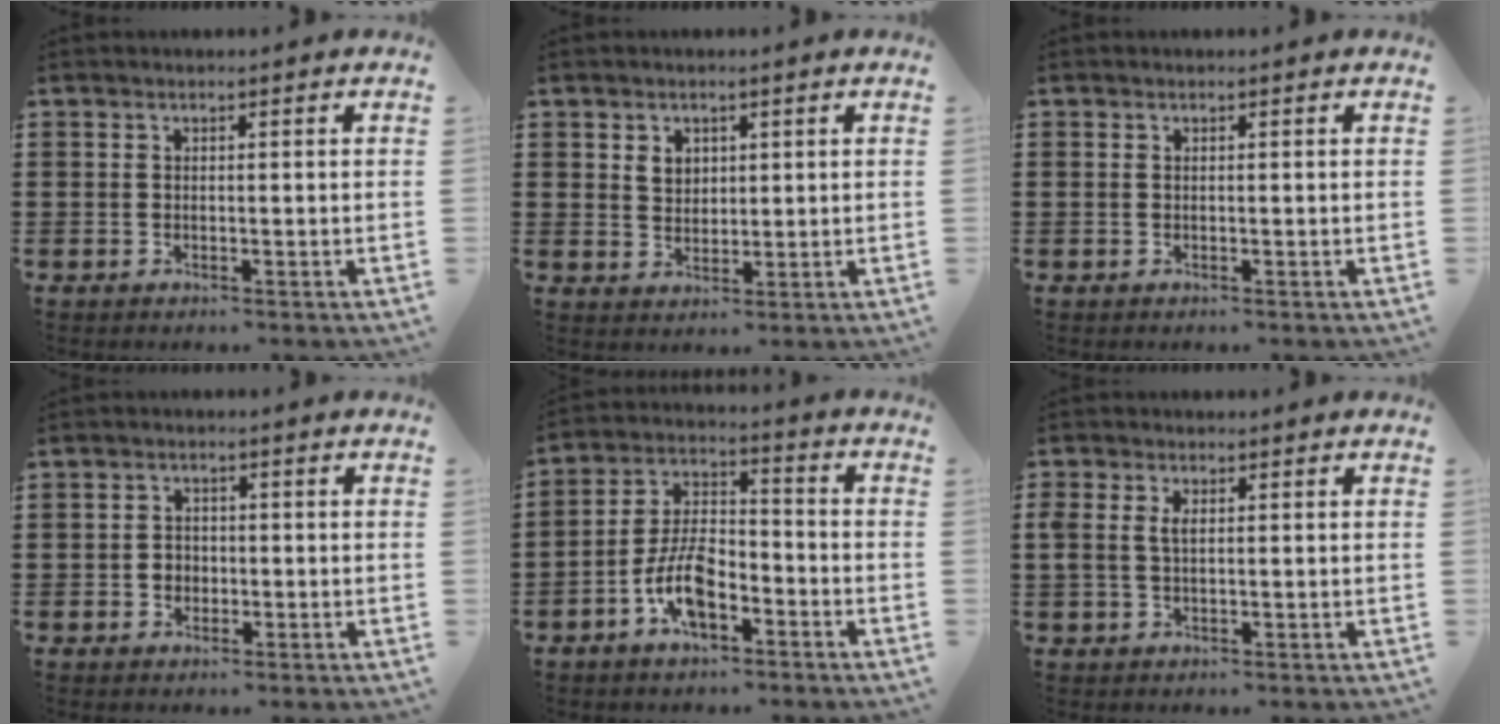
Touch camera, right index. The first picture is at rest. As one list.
[{"total": 2.5, "force": [1.3, 2.0, 0.9], "torque": [-0.024, 0.008, 0.023]}, {"total": 0.0}, {"total": 1.9, "force": [-0.5, 1.7, 0.7], "torque": [-0.018, 0.003, -0.012]}, {"total": 8.5, "force": [-4.2, 4.0, 6.2], "torque": [-0.141, 0.007, -0.083]}, {"total": 2.3, "force": [0.4, 1.3, 1.9], "torque": [-0.040, 0.009, 0.006]}]